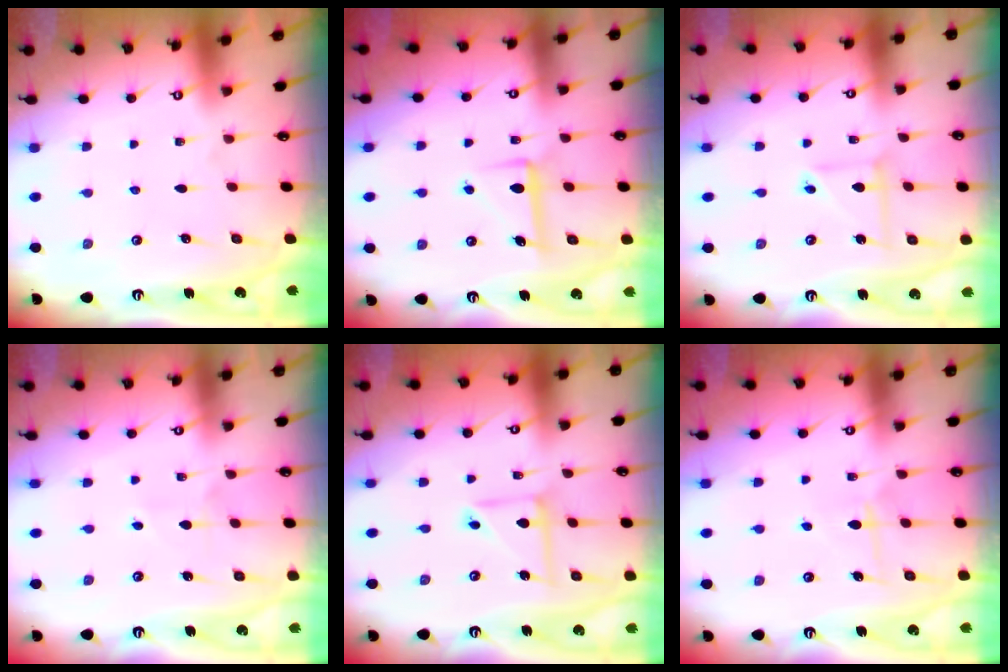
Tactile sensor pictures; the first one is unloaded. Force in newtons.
{"total": 6.4, "press": 6.3, "slide": 0.7}
{"total": 5.7, "press": 5.7, "slide": 0.3}
{"total": 4.4, "press": 4.3, "slide": 0.6}
{"total": 7.8, "press": 7.8, "slide": 0.5}
{"total": 7.0, "press": 7.0, "slide": 0.5}